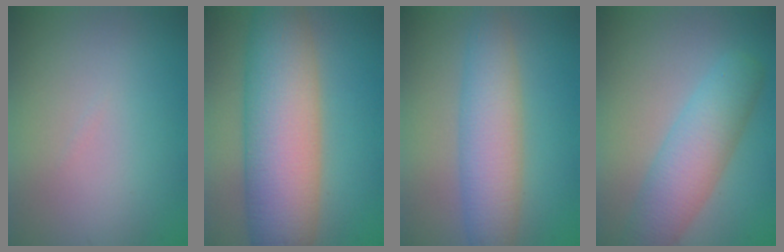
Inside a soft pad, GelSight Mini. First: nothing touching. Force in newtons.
{"total": 10.3, "press": 10.3, "slide": 0.2}
{"total": 5.7, "press": 5.6, "slide": 0.3}
{"total": 5.7, "press": 5.7, "slide": 0.1}